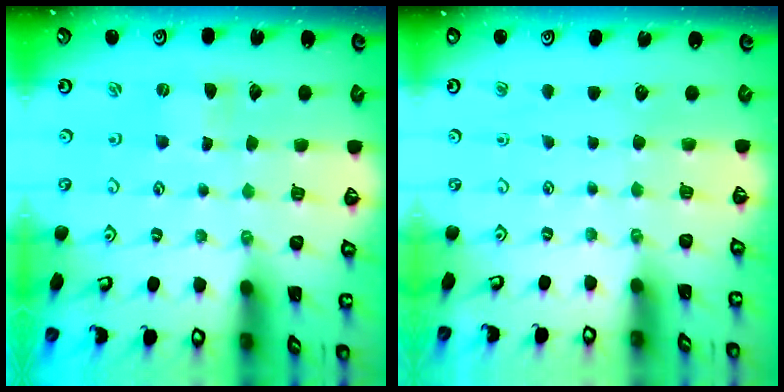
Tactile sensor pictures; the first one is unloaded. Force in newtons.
{"total": 0.0}